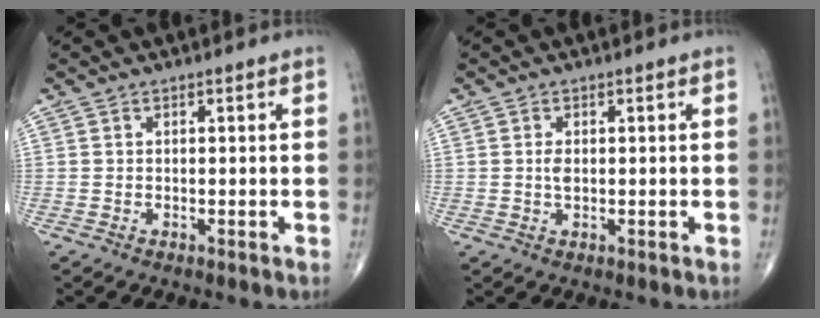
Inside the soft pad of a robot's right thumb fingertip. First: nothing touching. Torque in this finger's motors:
{"motor_torque": [-0.12, 0.70, 0.06, -0.20, 0.03]}